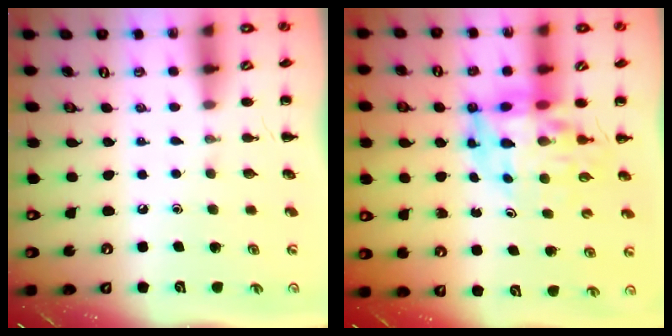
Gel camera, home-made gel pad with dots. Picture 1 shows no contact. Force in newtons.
{"total": 10.7, "press": 10.1, "slide": 3.6}